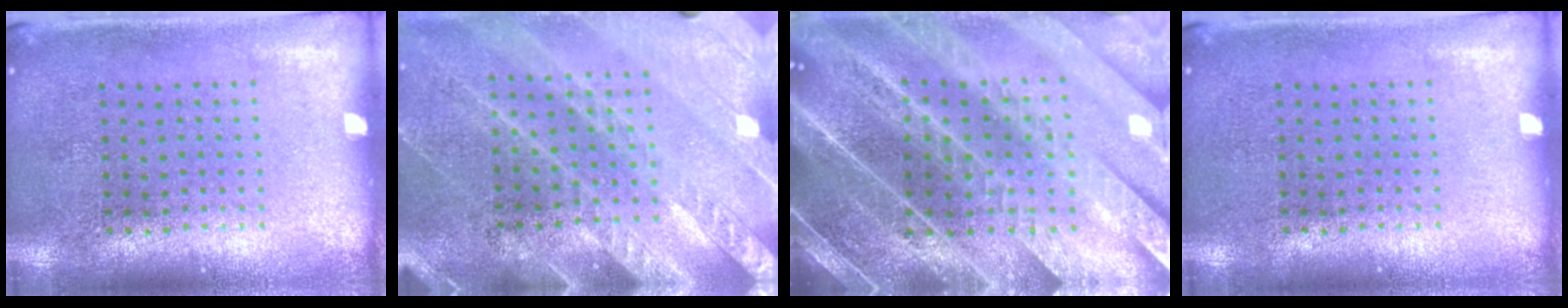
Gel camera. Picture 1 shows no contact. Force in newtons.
{"total": 2.9, "press": 2.6, "slide": 1.4}
{"total": 4.8, "press": 4.2, "slide": 2.2}
{"total": 0.0}